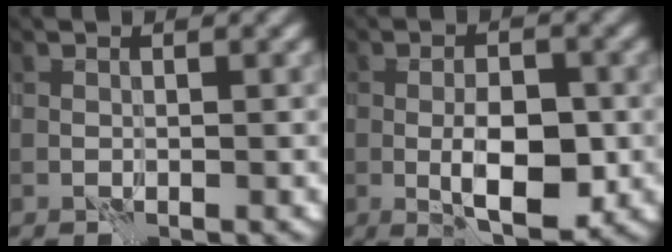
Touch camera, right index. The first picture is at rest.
{"total": 5.3, "force": [-1.1, 2.2, 4.7], "torque": [-0.076, -0.003, -0.016]}